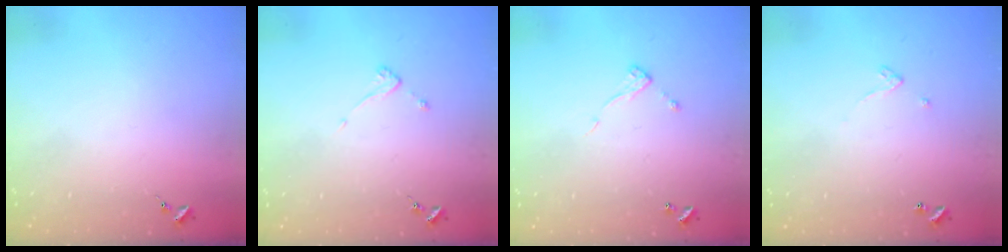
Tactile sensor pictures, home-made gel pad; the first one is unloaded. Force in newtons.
{"total": 3.4, "press": 3.4, "slide": 0.1}
{"total": 5.3, "press": 5.3, "slide": 0.2}
{"total": 2.4, "press": 2.4, "slide": 0.2}